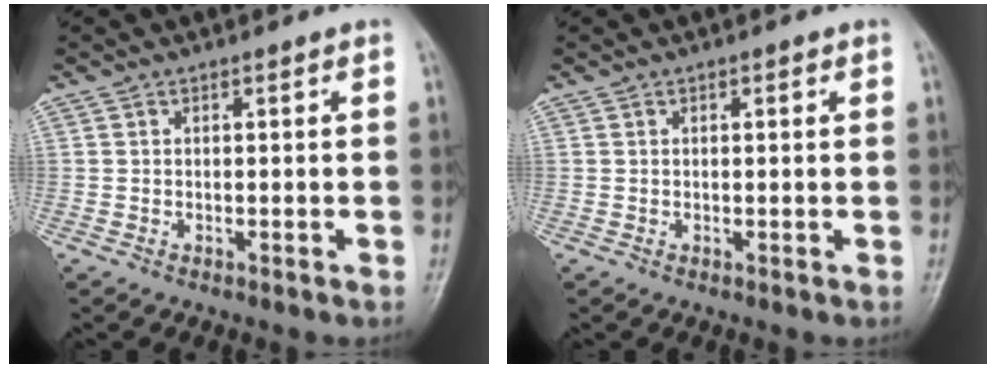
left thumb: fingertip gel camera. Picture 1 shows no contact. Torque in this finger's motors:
{"motor_torque": [0.07, 0.12, -0.32, -0.24, -0.01]}